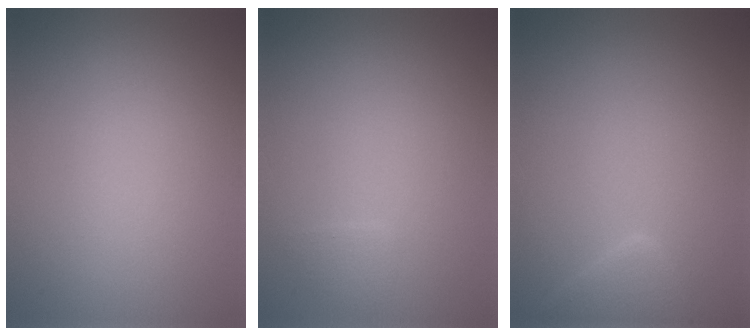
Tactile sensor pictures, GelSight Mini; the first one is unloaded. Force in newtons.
{"total": 0.8, "press": 0.8, "slide": 0.0}
{"total": 2.4, "press": 2.3, "slide": 0.1}